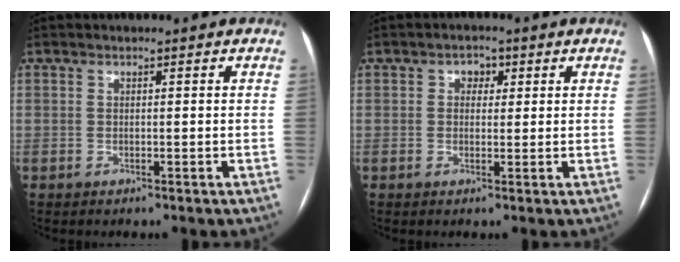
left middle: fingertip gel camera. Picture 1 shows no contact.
{"total": 2.3, "force": [0.8, 1.7, 1.3], "torque": [-0.019, 0.010, 0.010]}